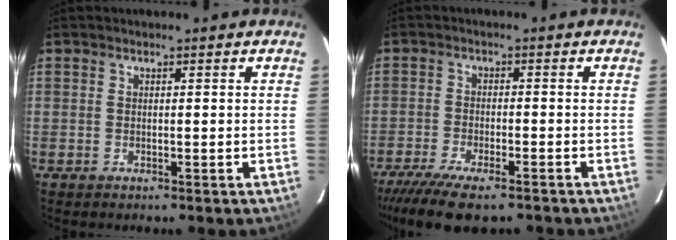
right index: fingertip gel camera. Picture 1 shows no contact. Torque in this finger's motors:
{"motor_torque": [1.34, -0.80, 0.51, 0.11]}